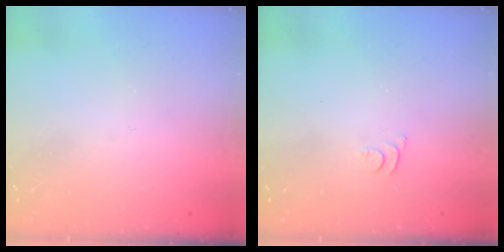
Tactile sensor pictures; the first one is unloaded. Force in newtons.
{"total": 4.8, "press": 4.7, "slide": 0.4}